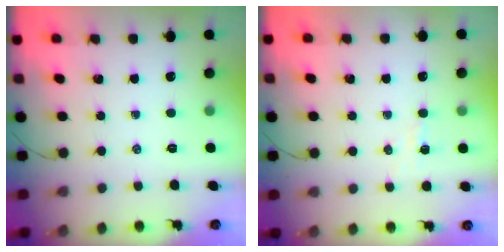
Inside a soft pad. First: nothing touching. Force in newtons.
{"total": 3.6, "press": 3.5, "slide": 0.9}